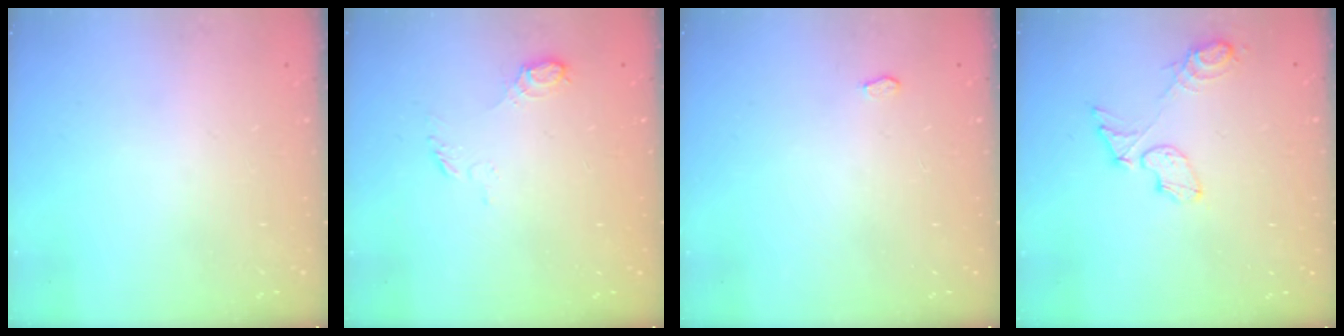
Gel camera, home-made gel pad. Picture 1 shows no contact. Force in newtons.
{"total": 6.6, "press": 6.5, "slide": 0.7}
{"total": 2.3, "press": 2.3, "slide": 0.3}
{"total": 7.9, "press": 7.9, "slide": 0.4}